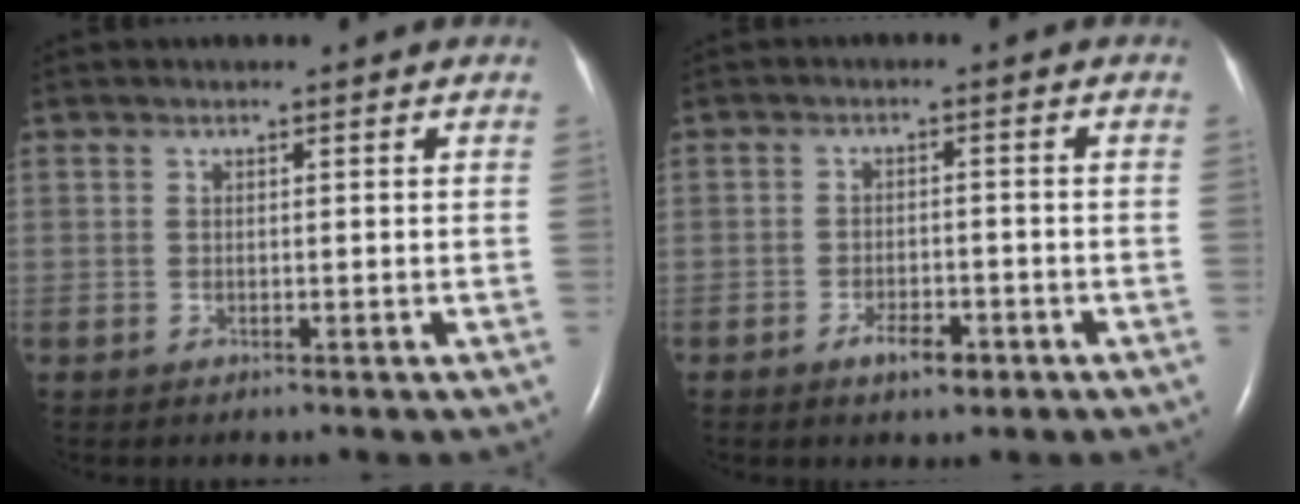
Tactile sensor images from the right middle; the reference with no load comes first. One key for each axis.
{"total": 3.6, "fx": -2.2, "fy": 1.4, "fz": 2.5, "tx": -0.046, "ty": 0.002, "tz": -0.034}